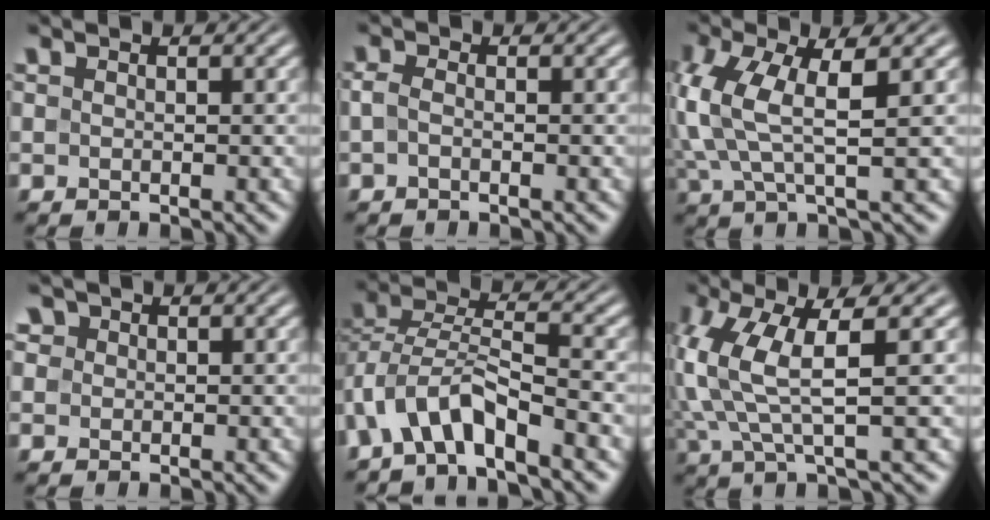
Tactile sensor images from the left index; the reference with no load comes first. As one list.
[{"total": 1.0, "force": [-0.5, 0.4, 0.8], "torque": [-0.022, 0.001, -0.013]}, {"total": 6.3, "force": [0.9, 2.1, 5.8], "torque": [-0.154, 0.008, 0.015]}, {"total": 2.2, "force": [1.0, 1.8, 0.8], "torque": [-0.017, 0.012, 0.004]}, {"total": 5.6, "force": [-3.8, 1.9, 3.7], "torque": [-0.068, 0.009, -0.077]}, {"total": 6.8, "force": [1.2, 1.8, 6.5], "torque": [-0.165, 0.008, 0.024]}]